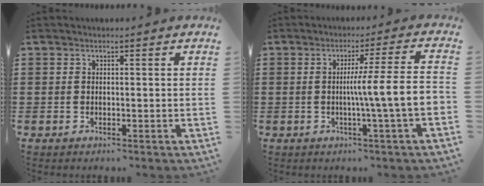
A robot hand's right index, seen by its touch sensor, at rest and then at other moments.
{"total": 8.2, "force": [-1.1, -0.5, 8.1], "torque": [-0.133, -0.012, -0.025]}